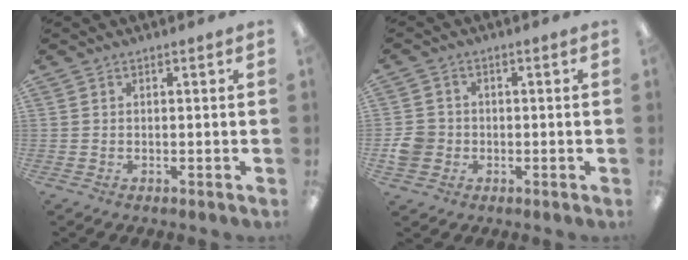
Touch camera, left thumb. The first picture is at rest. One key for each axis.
{"total": 5.4, "fx": -0.9, "fy": 4.9, "fz": 1.9, "tx": -0.033, "ty": 0.012, "tz": -0.015}